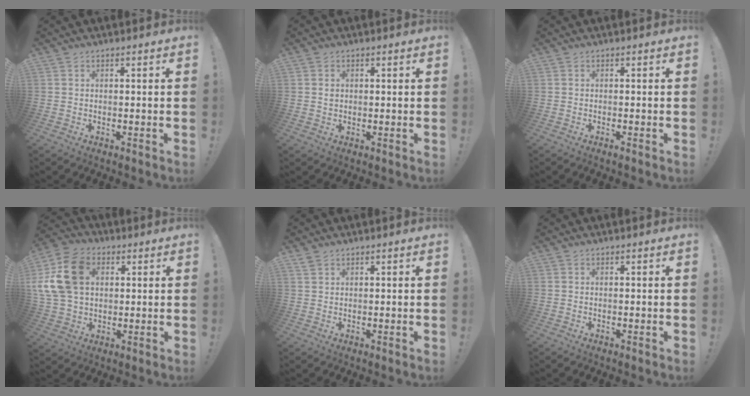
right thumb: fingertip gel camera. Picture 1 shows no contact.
{"total": 0.9, "force": [0.0, 0.9, -0.1], "torque": [0.010, 0.000, -0.001]}
{"total": 0.9, "force": [-0.7, -0.2, 0.6], "torque": [-0.016, 0.001, -0.010]}
{"total": 18.1, "force": [4.6, 13.3, 11.3], "torque": [-0.219, -0.003, 0.091]}
{"total": 1.5, "force": [1.2, 0.6, 0.7], "torque": [-0.007, -0.005, 0.021]}
{"total": 0.0}